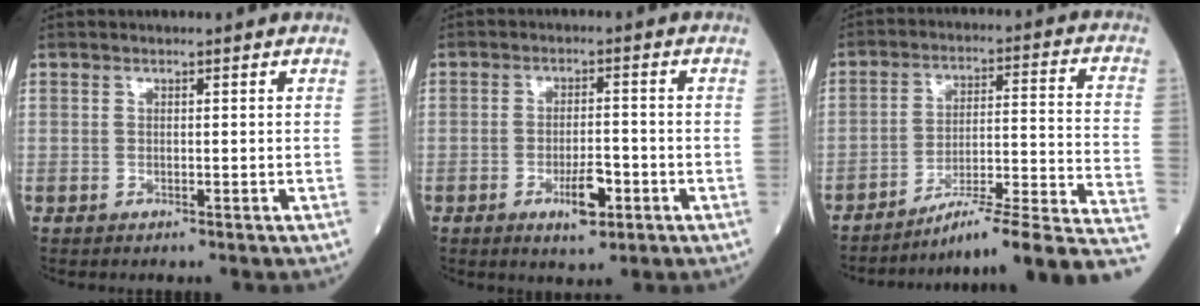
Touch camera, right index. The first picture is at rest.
{"total": 5.1, "force": [-2.2, 1.6, 4.3], "torque": [-0.073, -0.001, -0.032]}
{"total": 18.1, "force": [-14.5, -0.3, 10.8], "torque": [-0.100, 0.031, -0.213]}